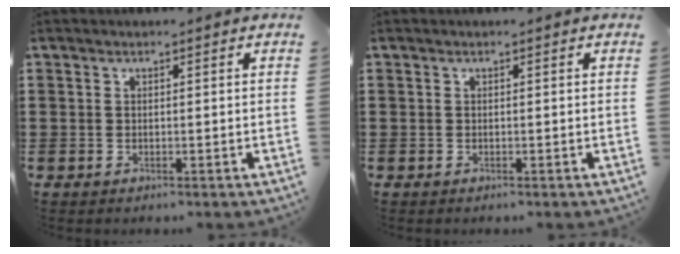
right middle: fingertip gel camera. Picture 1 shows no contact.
{"total": 0.0}